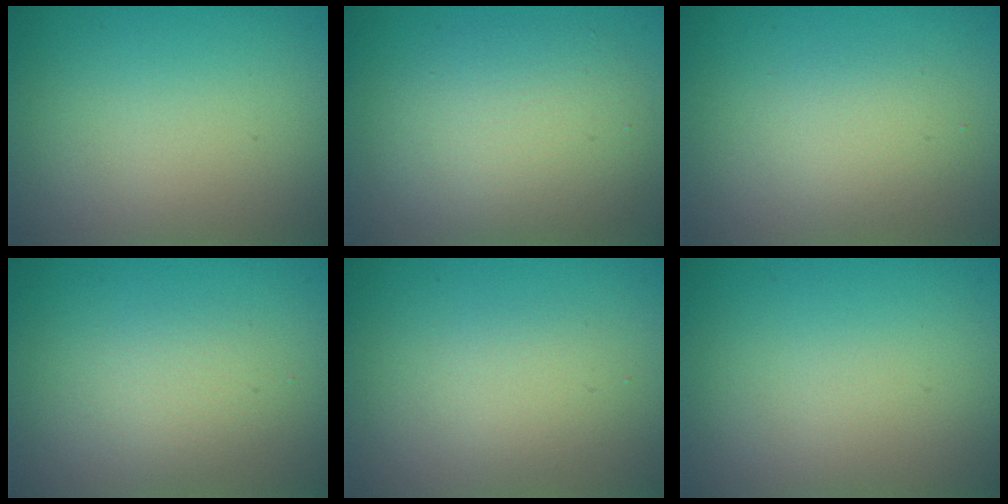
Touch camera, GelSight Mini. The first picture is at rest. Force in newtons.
{"total": 5.3, "press": 5.3, "slide": 0.4}
{"total": 2.4, "press": 2.4, "slide": 0.2}
{"total": 2.0, "press": 2.0, "slide": 0.2}
{"total": 1.9, "press": 1.9, "slide": 0.1}
{"total": 0.0}